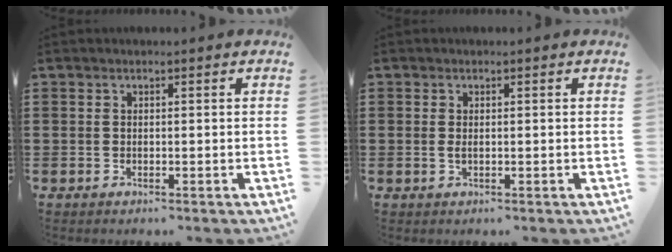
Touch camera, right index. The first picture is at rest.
{"total": 0.8, "force": [0.0, 0.3, 0.7], "torque": [-0.015, 0.001, 0.000]}